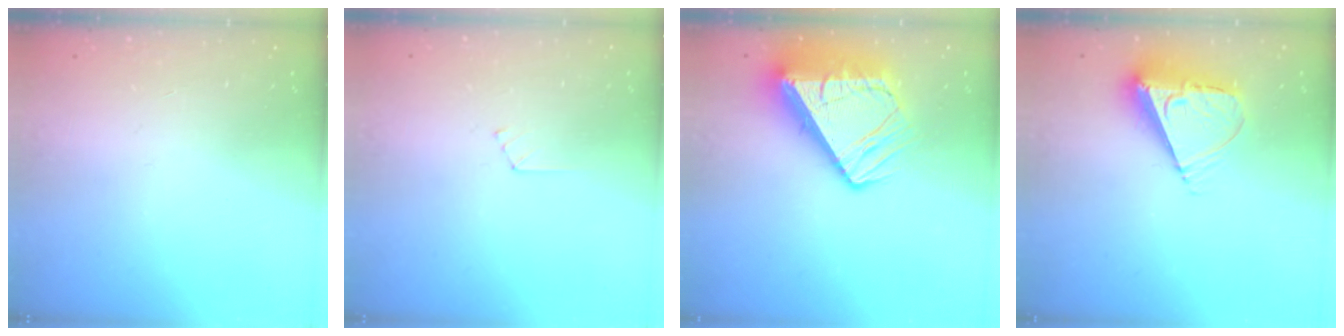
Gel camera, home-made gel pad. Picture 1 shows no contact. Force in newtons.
{"total": 4.9, "press": 4.9, "slide": 0.5}
{"total": 16.5, "press": 16.4, "slide": 2.2}
{"total": 9.4, "press": 9.4, "slide": 1.0}